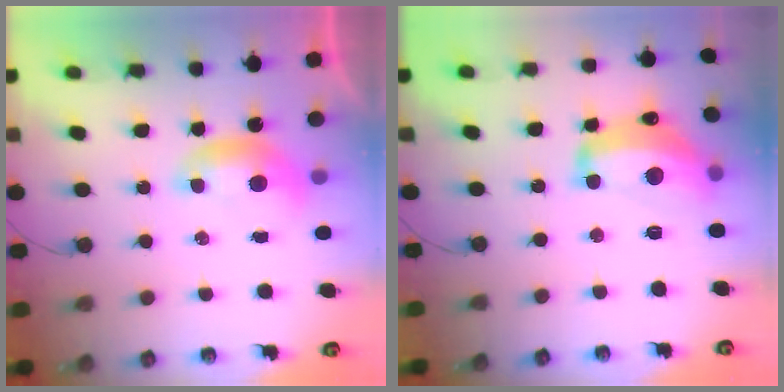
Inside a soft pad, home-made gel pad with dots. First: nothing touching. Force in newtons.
{"total": 11.3, "press": 11.2, "slide": 0.8}